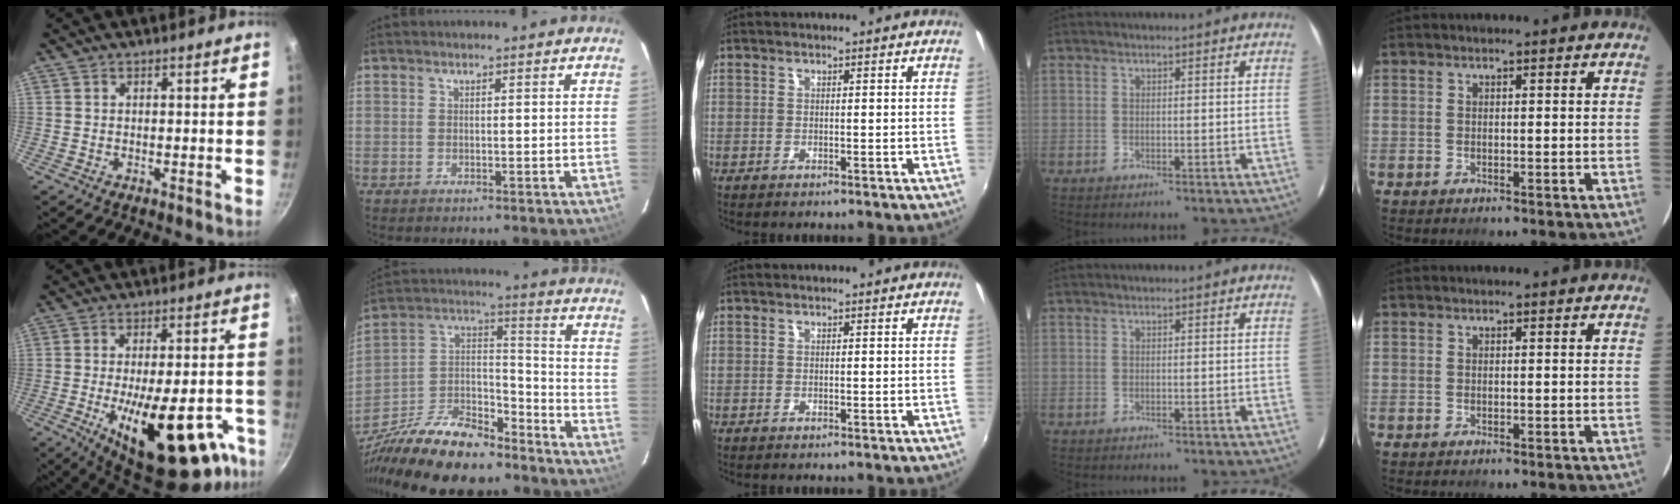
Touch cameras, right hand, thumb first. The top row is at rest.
{"thumb": {"total": 25.6, "force": [-10.8, 10.4, 20.8], "torque": [-0.251, 0.017, -0.145]}, "index": {"total": 23.8, "force": [-17.3, 10.3, 12.7], "torque": [-0.270, 0.018, -0.286]}}